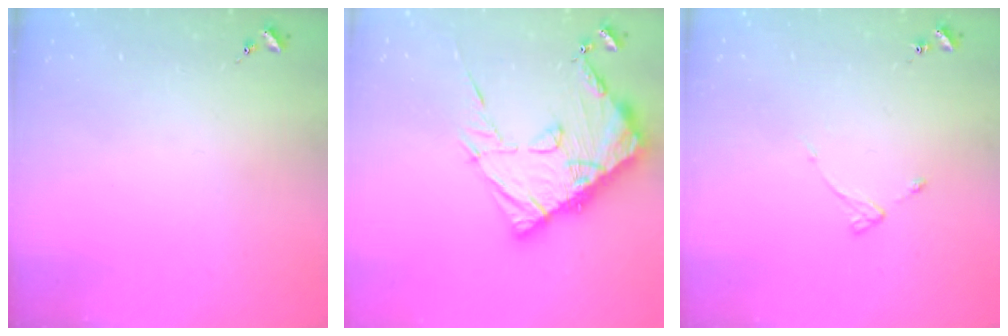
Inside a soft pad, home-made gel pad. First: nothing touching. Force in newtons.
{"total": 18.0, "press": 17.9, "slide": 1.6}
{"total": 4.1, "press": 4.1, "slide": 0.5}